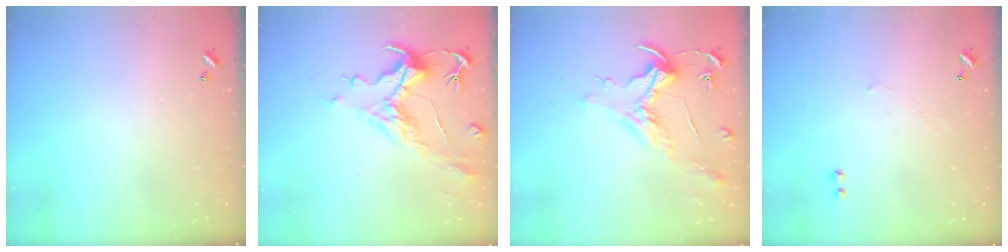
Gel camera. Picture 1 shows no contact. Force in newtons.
{"total": 1.5, "press": 0.4, "slide": 1.4}
{"total": 1.4, "press": 1.2, "slide": 0.7}
{"total": 1.4, "press": 1.3, "slide": 0.5}